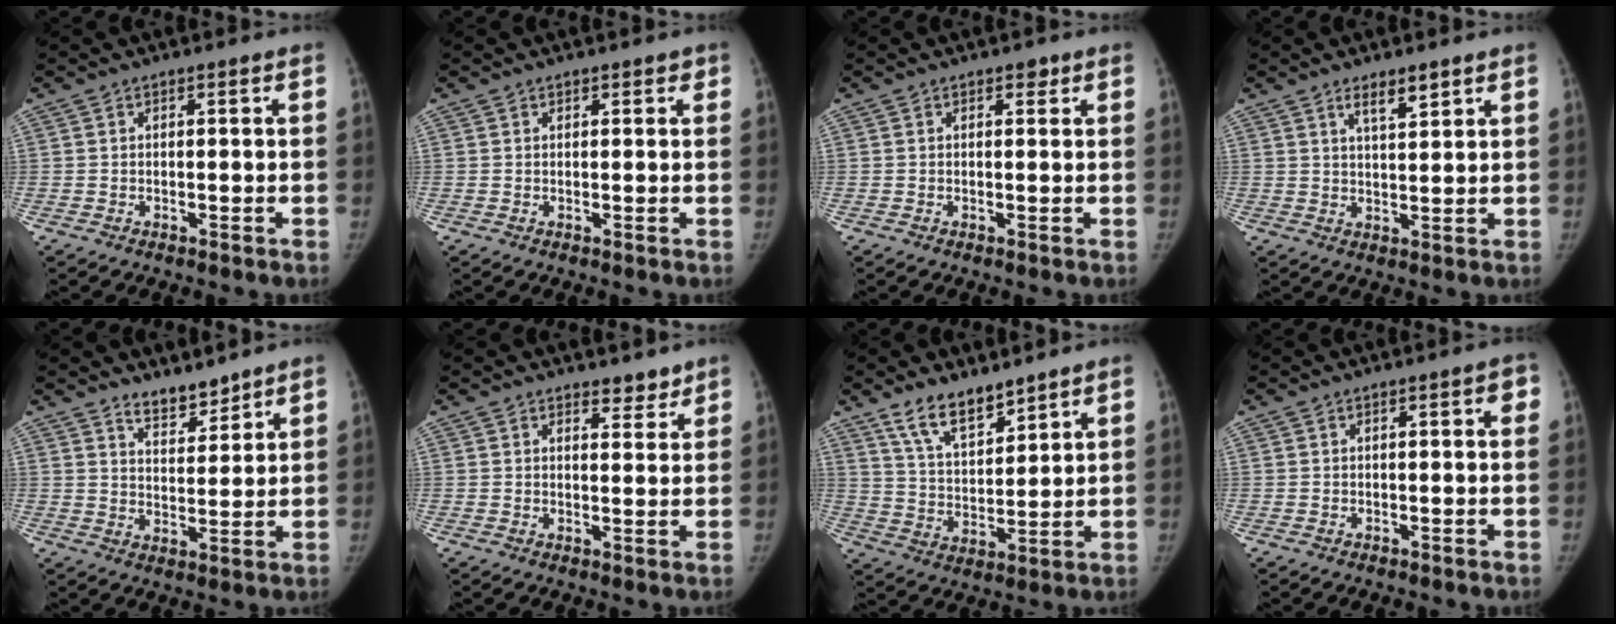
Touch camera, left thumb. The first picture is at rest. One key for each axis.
{"total": 1.1, "fx": 0.8, "fy": 0.8, "fz": 0.2, "tx": 0.015, "ty": -0.004, "tz": 0.006}
{"total": 1.1, "fx": 0.7, "fy": 0.7, "fz": 0.5, "tx": 0.006, "ty": -0.003, "tz": 0.006}
{"total": 4.4, "fx": 3.0, "fy": 1.3, "fz": 2.9, "tx": -0.039, "ty": -0.023, "tz": 0.052}
{"total": 5.6, "fx": 4.9, "fy": 2.0, "fz": 1.7, "tx": -0.006, "ty": -0.045, "tz": 0.089}
{"total": 3.3, "fx": 2.8, "fy": 1.5, "fz": 0.9, "tx": 0.008, "ty": -0.020, "tz": 0.040}
{"total": 9.7, "fx": 7.4, "fy": 4.0, "fz": 4.8, "tx": -0.061, "ty": -0.052, "tz": 0.146}
{"total": 2.0, "fx": 0.7, "fy": 0.7, "fz": 1.8, "tx": -0.014, "ty": 0.003, "tz": 0.005}